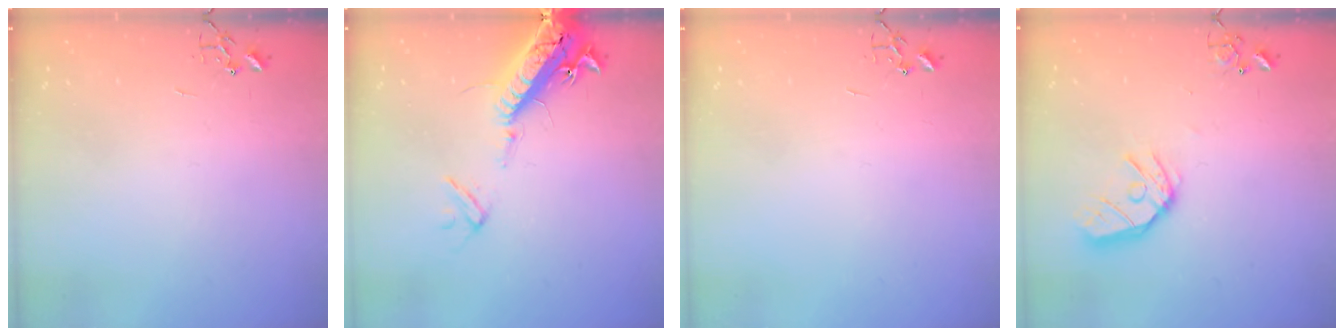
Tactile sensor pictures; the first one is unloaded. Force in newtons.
{"total": 17.7, "press": 17.2, "slide": 4.3}
{"total": 0.0}
{"total": 13.2, "press": 13.1, "slide": 1.5}